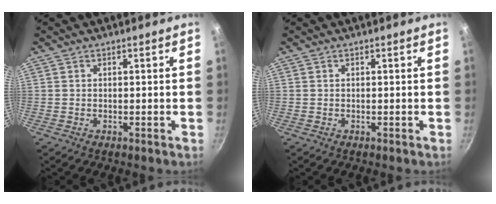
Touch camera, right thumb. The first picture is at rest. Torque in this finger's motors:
{"motor_torque": [0.00, 0.00, 0.07, 0.08, 0.00]}